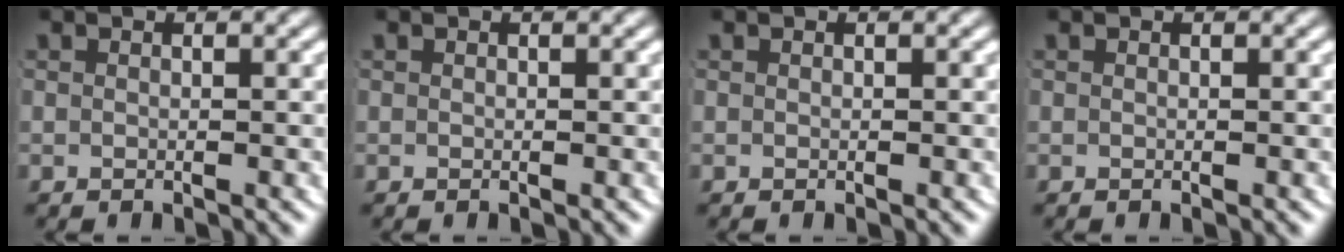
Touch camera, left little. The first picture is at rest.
{"total": 0.0}
{"total": 0.0}
{"total": 0.0}